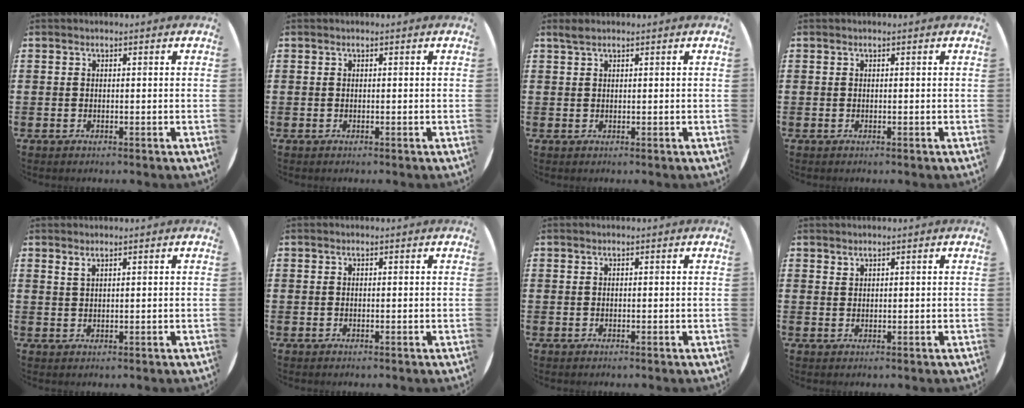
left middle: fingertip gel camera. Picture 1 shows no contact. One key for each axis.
{"total": 0.0}
{"total": 1.0, "fx": 0.9, "fy": 0.2, "fz": 0.4, "tx": -0.009, "ty": 0.003, "tz": 0.015}
{"total": 0.0}
{"total": 0.9, "fx": 0.8, "fy": 0.1, "fz": 0.4, "tx": -0.009, "ty": 0.001, "tz": 0.015}
{"total": 0.0}
{"total": 0.0}
{"total": 0.8, "fx": 0.8, "fy": 0.0, "fz": -0.1, "tx": 0.001, "ty": 0.000, "tz": 0.016}